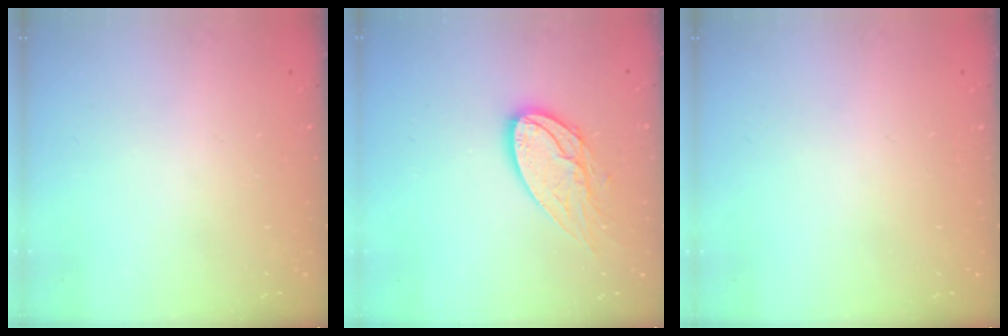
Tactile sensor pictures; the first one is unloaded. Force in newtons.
{"total": 15.1, "press": 15.0, "slide": 1.3}
{"total": 0.0}